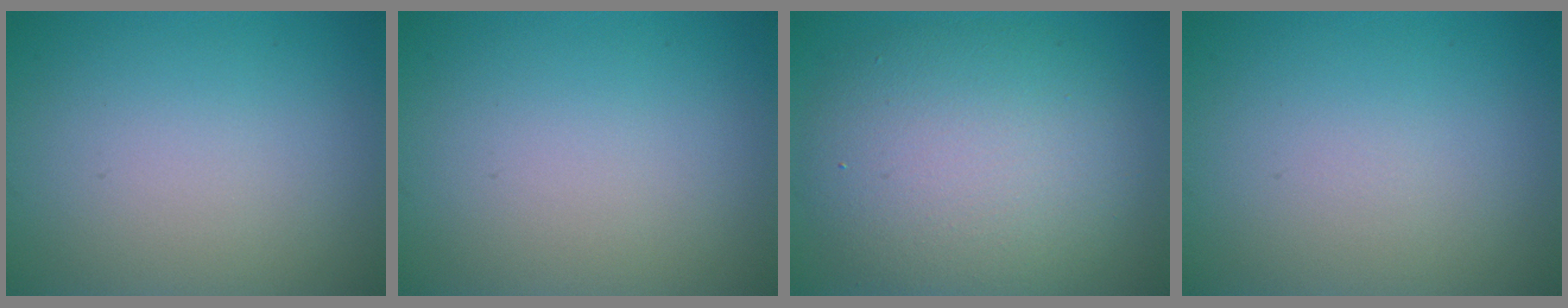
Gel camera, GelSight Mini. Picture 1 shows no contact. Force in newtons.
{"total": 0.0}
{"total": 8.8, "press": 8.8, "slide": 0.5}
{"total": 0.0}